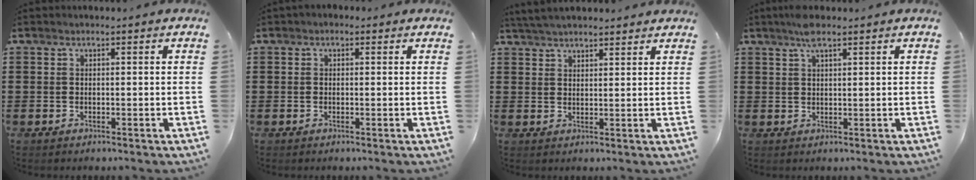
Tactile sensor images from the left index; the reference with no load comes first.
{"total": 0.7, "force": [0.0, 0.6, 0.4], "torque": [-0.008, 0.005, -0.002]}
{"total": 3.6, "force": [3.5, 0.3, 0.8], "torque": [-0.025, -0.003, 0.066]}
{"total": 3.5, "force": [2.5, 0.9, 2.3], "torque": [-0.051, 0.004, 0.044]}